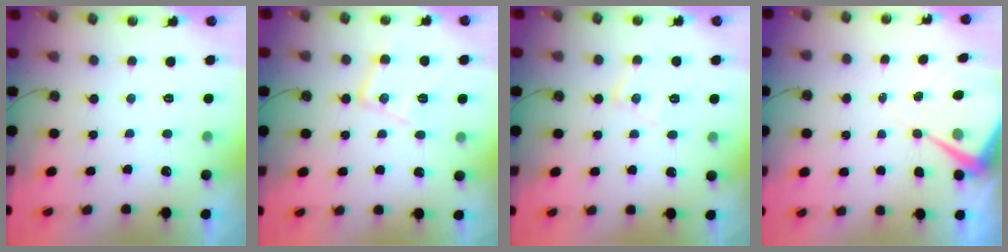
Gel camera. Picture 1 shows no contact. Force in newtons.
{"total": 12.9, "press": 12.9, "slide": 0.4}
{"total": 9.5, "press": 9.5, "slide": 0.6}
{"total": 7.8, "press": 7.8, "slide": 0.7}